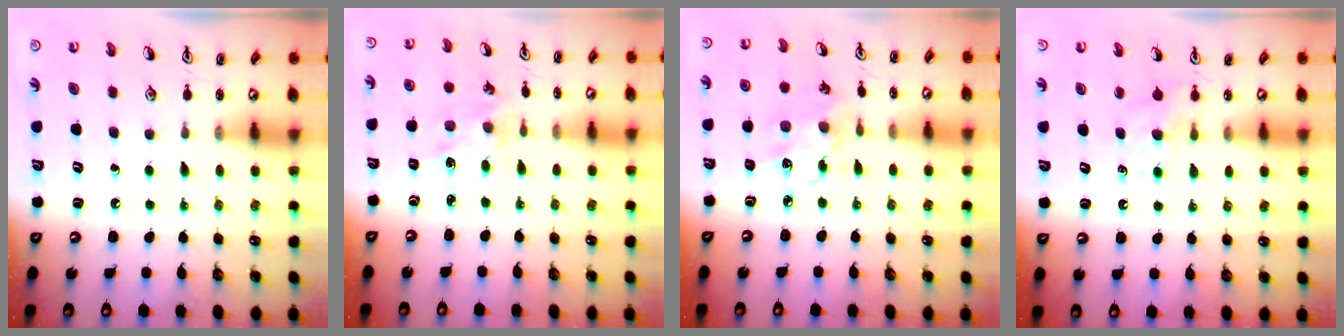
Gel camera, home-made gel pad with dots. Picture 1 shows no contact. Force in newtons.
{"total": 1.6, "press": 1.6, "slide": 0.1}
{"total": 7.8, "press": 7.8, "slide": 0.5}
{"total": 5.4, "press": 5.3, "slide": 0.6}